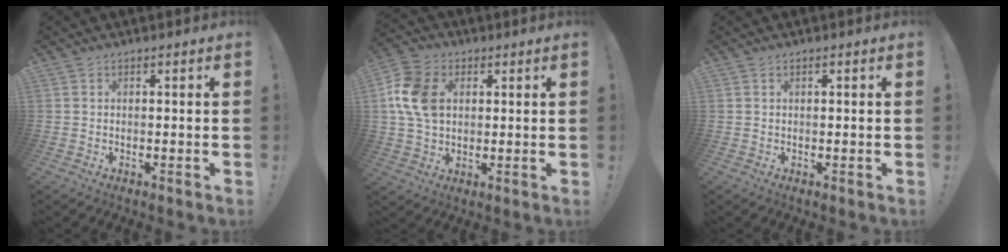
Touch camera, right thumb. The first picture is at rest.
{"total": 13.7, "force": [3.1, 10.1, 8.8], "torque": [-0.165, 0.002, 0.060]}
{"total": 0.5, "force": [0.2, 0.0, 0.5], "torque": [-0.009, 0.002, 0.003]}